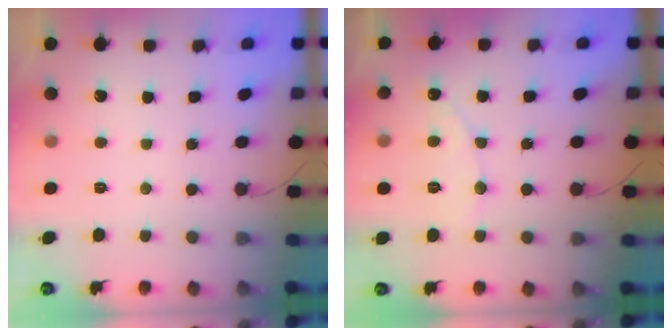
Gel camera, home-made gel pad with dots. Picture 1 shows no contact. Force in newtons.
{"total": 4.9, "press": 4.9, "slide": 0.4}